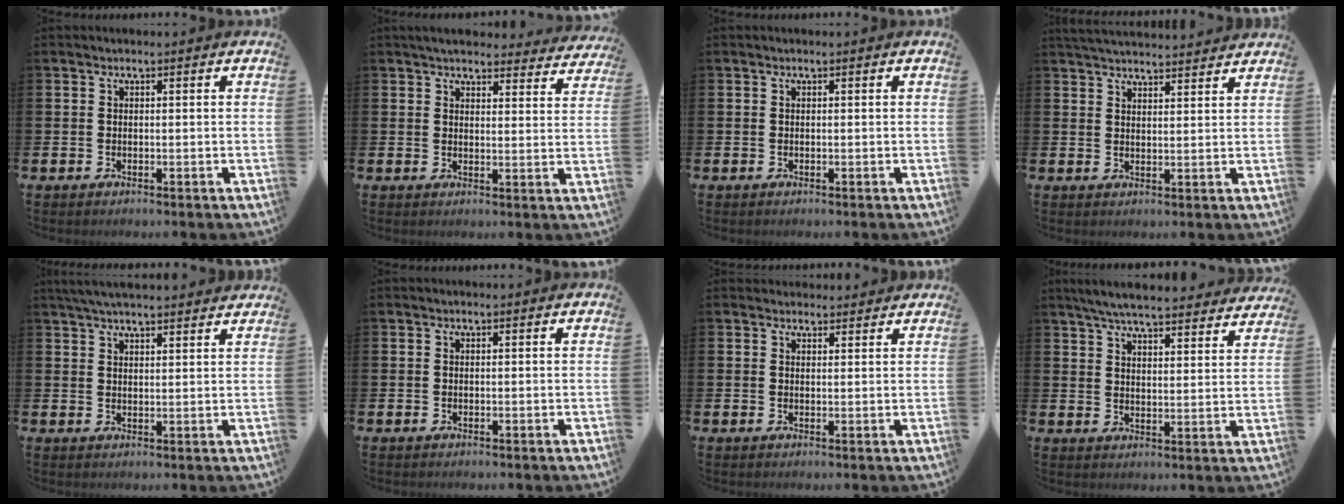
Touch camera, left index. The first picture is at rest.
{"total": 4.4, "force": [4.2, 1.0, 0.8], "torque": [-0.016, -0.025, 0.074]}
{"total": 0.0}
{"total": 3.9, "force": [3.9, 0.1, 0.2], "torque": [-0.010, -0.022, 0.070]}
{"total": 4.3, "force": [4.1, 0.2, 1.1], "torque": [-0.035, -0.008, 0.077]}
{"total": 0.0}
{"total": 1.9, "force": [1.8, 0.6, -0.1], "torque": [0.009, -0.006, 0.032]}
{"total": 6.3, "force": [6.1, 0.7, 1.7], "torque": [-0.050, -0.035, 0.109]}